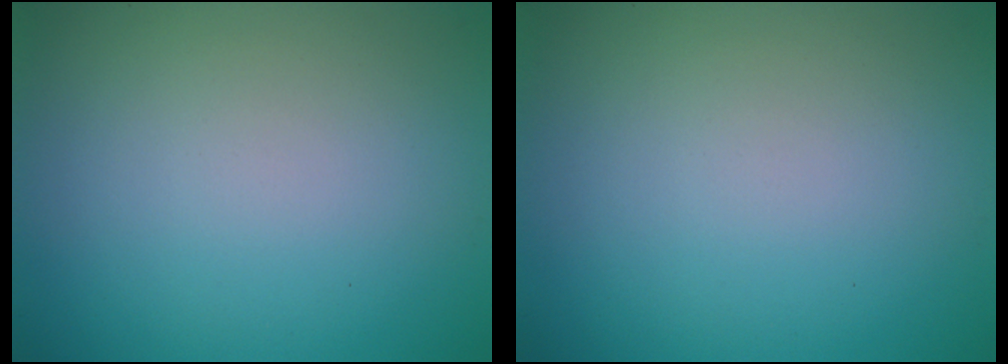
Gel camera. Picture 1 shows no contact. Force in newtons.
{"total": 0.0}